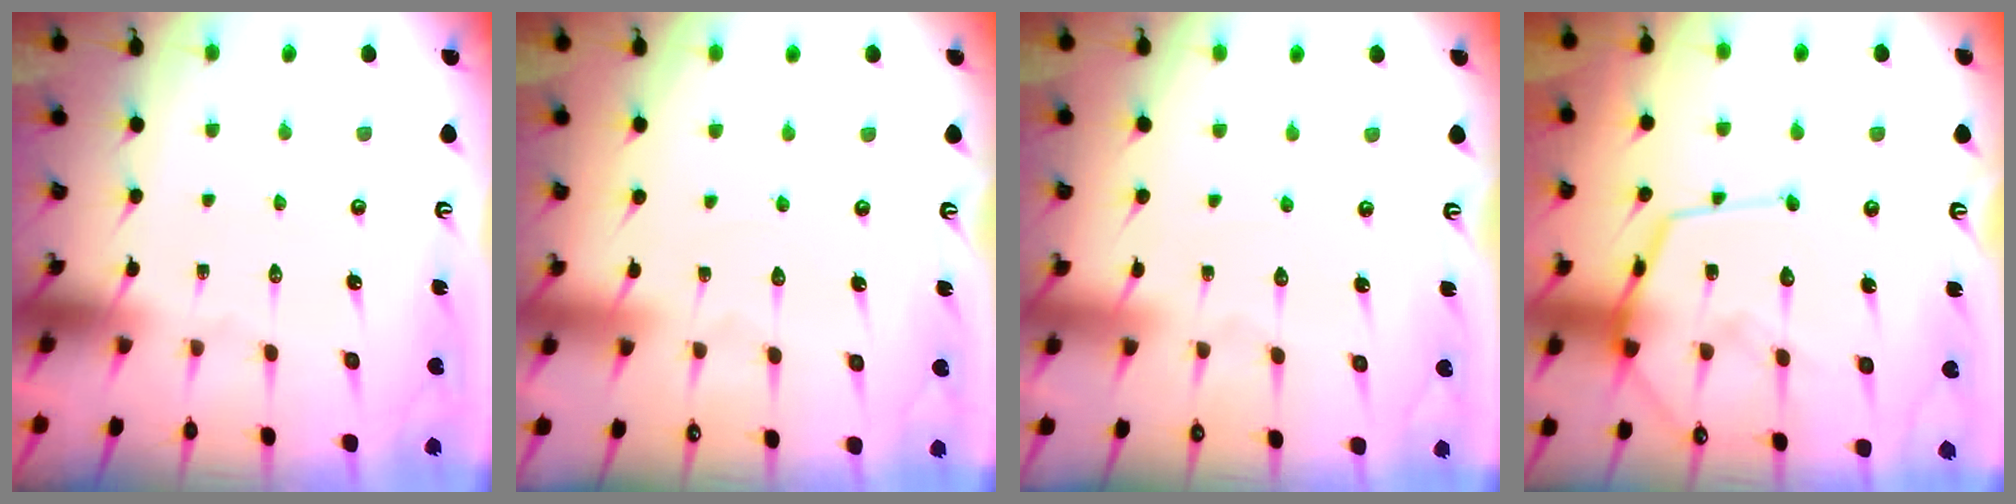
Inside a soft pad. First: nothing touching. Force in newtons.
{"total": 4.4, "press": 4.4, "slide": 0.4}
{"total": 4.3, "press": 4.3, "slide": 0.4}
{"total": 12.9, "press": 12.9, "slide": 1.0}